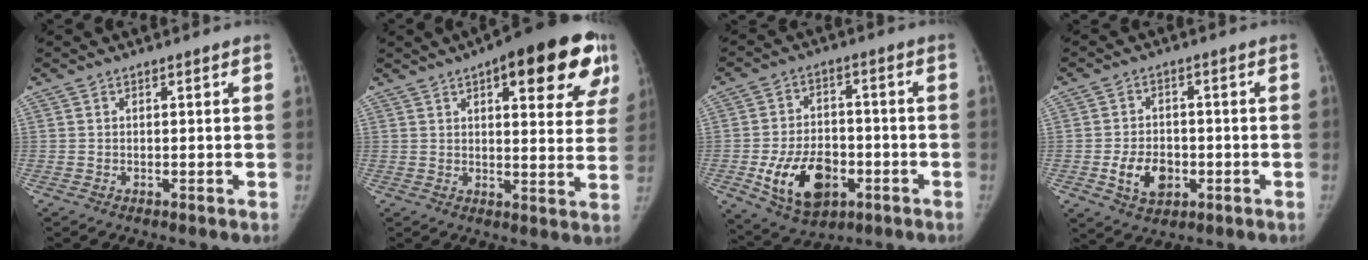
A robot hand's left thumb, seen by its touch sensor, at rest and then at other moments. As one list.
[{"total": 20.7, "force": [10.3, 7.6, 16.2], "torque": [-0.168, -0.018, 0.126]}, {"total": 14.0, "force": [-4.5, 9.1, 9.6], "torque": [-0.138, 0.015, -0.062]}, {"total": 7.6, "force": [-2.0, 5.4, 4.9], "torque": [-0.068, 0.006, -0.028]}]